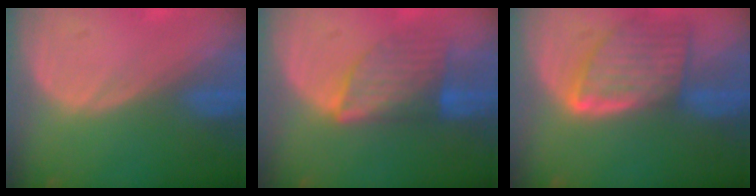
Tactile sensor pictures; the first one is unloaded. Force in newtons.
{"total": 6.9, "press": 6.7, "slide": 1.6}
{"total": 8.2, "press": 7.4, "slide": 3.4}